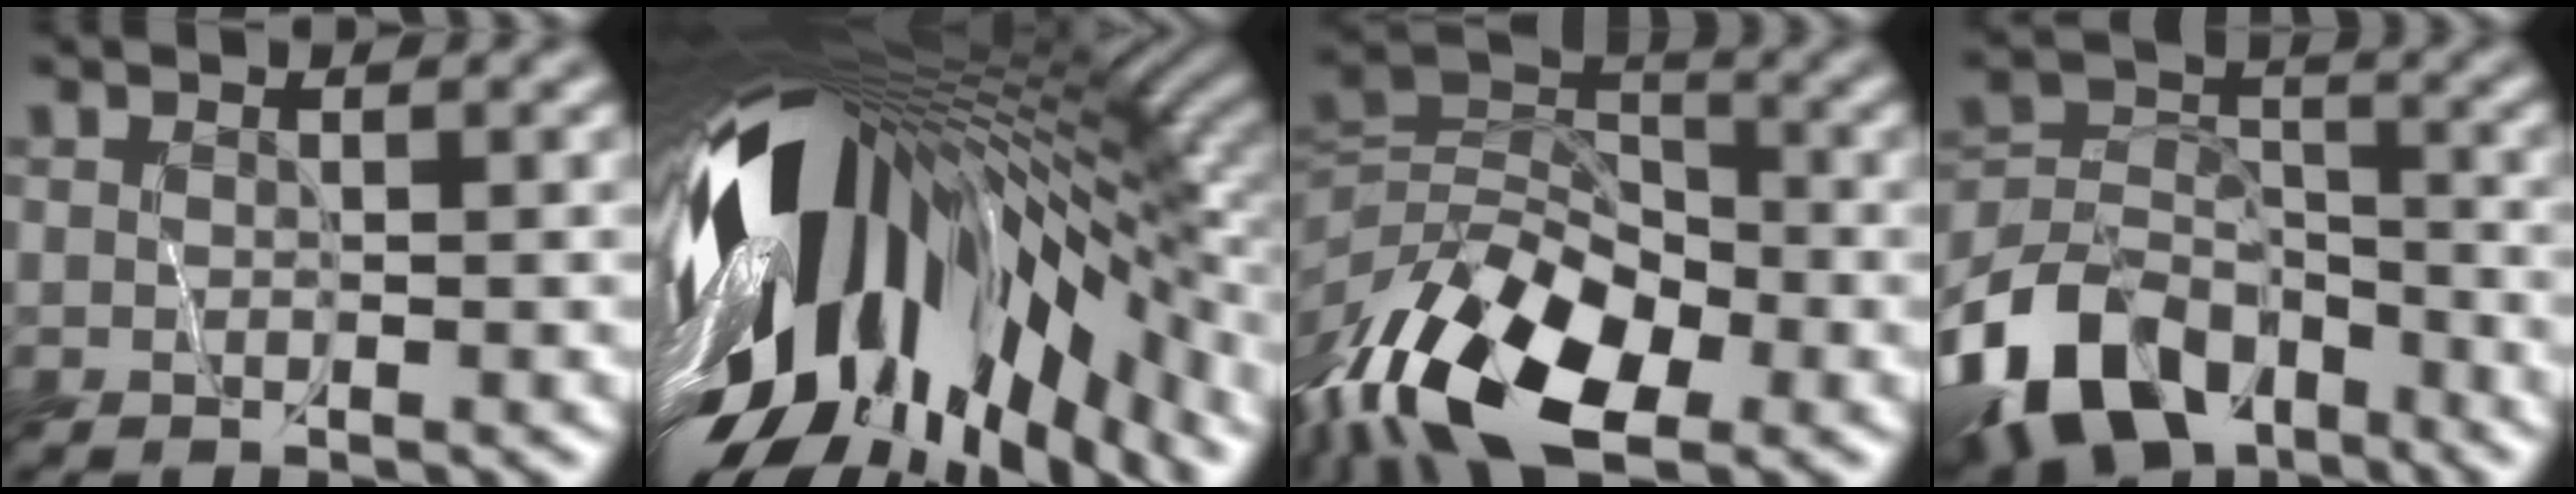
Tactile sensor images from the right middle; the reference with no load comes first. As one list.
[{"total": 17.4, "force": [-2.9, 7.8, 15.3], "torque": [-0.290, -0.034, -0.039]}, {"total": 12.6, "force": [-6.1, 6.6, 8.8], "torque": [-0.170, 0.004, -0.125]}, {"total": 10.8, "force": [-7.8, 5.9, 4.6], "torque": [-0.089, 0.008, -0.155]}]